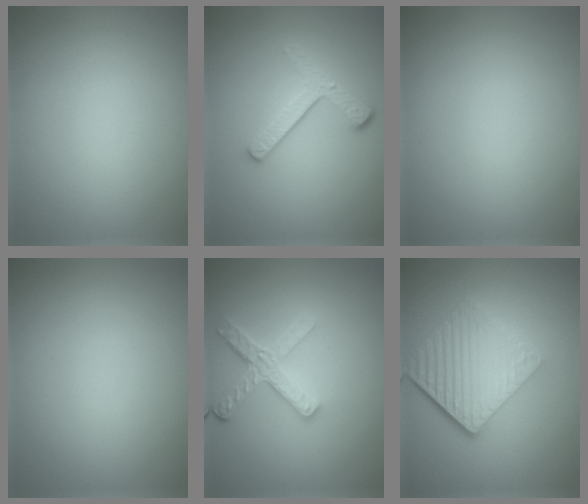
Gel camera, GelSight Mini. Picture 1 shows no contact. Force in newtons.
{"total": 3.5, "press": 2.5, "slide": 2.4}
{"total": 0.0}
{"total": 0.0}
{"total": 4.2, "press": 3.3, "slide": 2.7}
{"total": 6.6, "press": 4.4, "slide": 4.9}